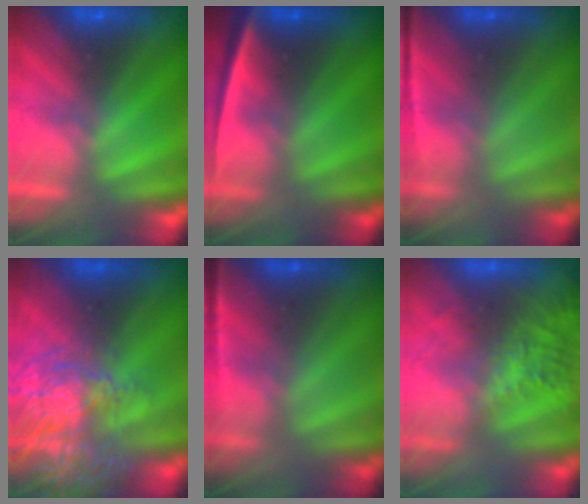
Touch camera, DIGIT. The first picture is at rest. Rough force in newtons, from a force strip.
{"total": 2.3}
{"total": 1.6}
{"total": 9.8}
{"total": 1.7}
{"total": 8.3}